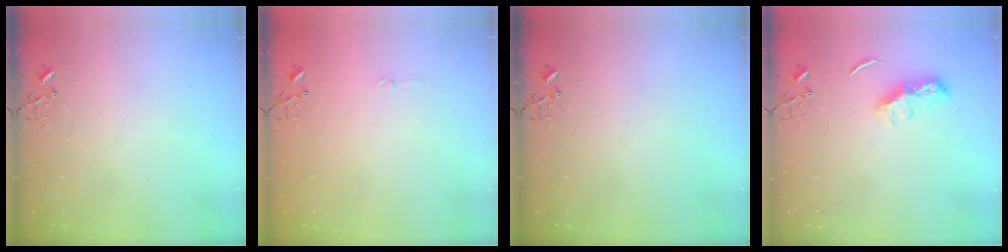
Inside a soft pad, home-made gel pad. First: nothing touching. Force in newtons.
{"total": 3.5, "press": 3.5, "slide": 0.4}
{"total": 0.0}
{"total": 8.1, "press": 8.1, "slide": 0.6}